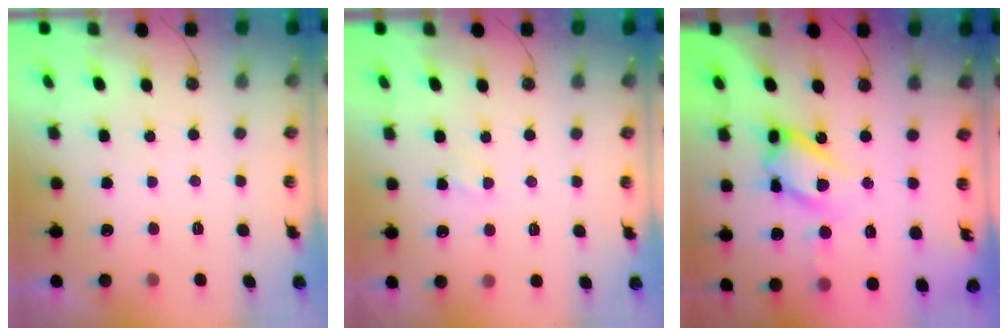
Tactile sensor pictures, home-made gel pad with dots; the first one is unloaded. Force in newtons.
{"total": 3.1, "press": 3.1, "slide": 0.5}
{"total": 15.4, "press": 15.3, "slide": 1.4}